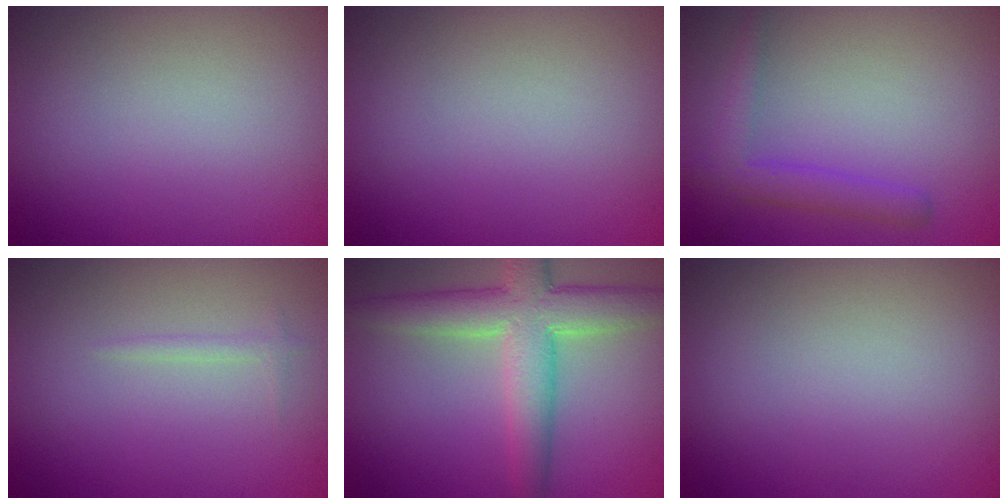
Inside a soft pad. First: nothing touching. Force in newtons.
{"total": 0.0}
{"total": 2.6, "press": 2.6, "slide": 0.1}
{"total": 0.7, "press": 0.7, "slide": 0.1}
{"total": 6.5, "press": 6.5, "slide": 0.2}
{"total": 0.0}